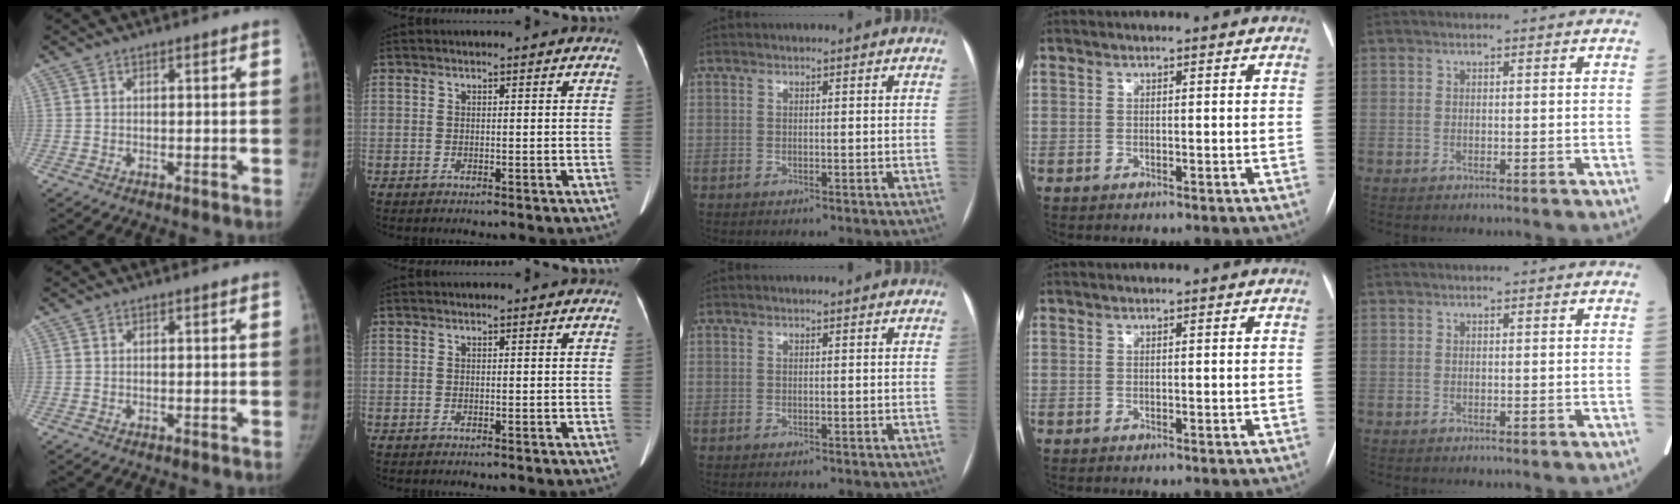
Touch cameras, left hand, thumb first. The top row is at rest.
{}